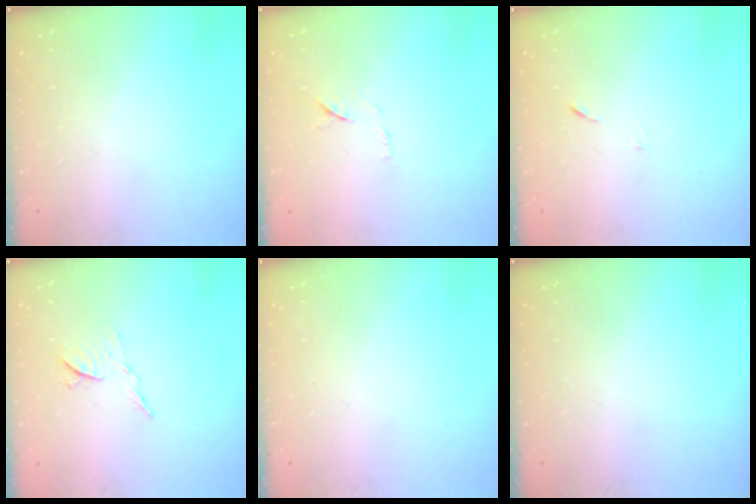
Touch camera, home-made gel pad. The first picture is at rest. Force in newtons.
{"total": 6.8, "press": 6.7, "slide": 0.8}
{"total": 5.0, "press": 4.9, "slide": 0.6}
{"total": 6.8, "press": 6.7, "slide": 0.8}
{"total": 0.0}
{"total": 0.0}